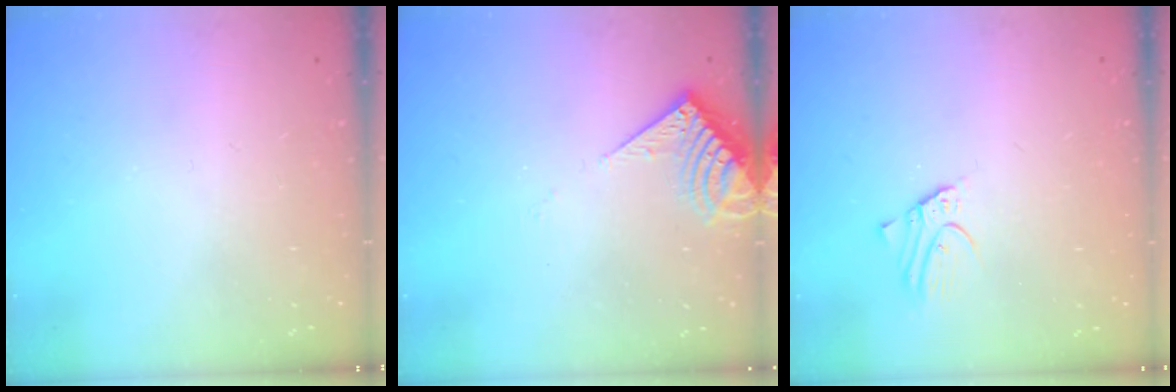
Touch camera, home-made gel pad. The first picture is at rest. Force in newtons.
{"total": 8.2, "press": 8.2, "slide": 0.8}
{"total": 2.4, "press": 2.4, "slide": 0.1}